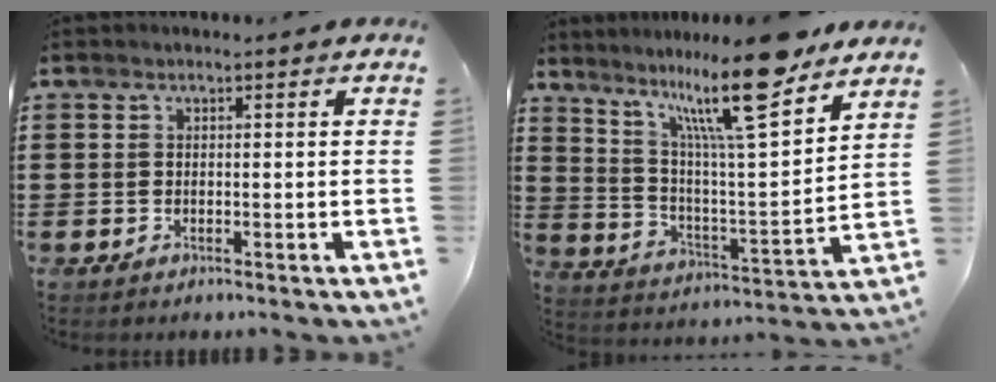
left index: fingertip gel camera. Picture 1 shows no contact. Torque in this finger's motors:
{"motor_torque": [2.14, 0.00, 1.05, 0.21]}